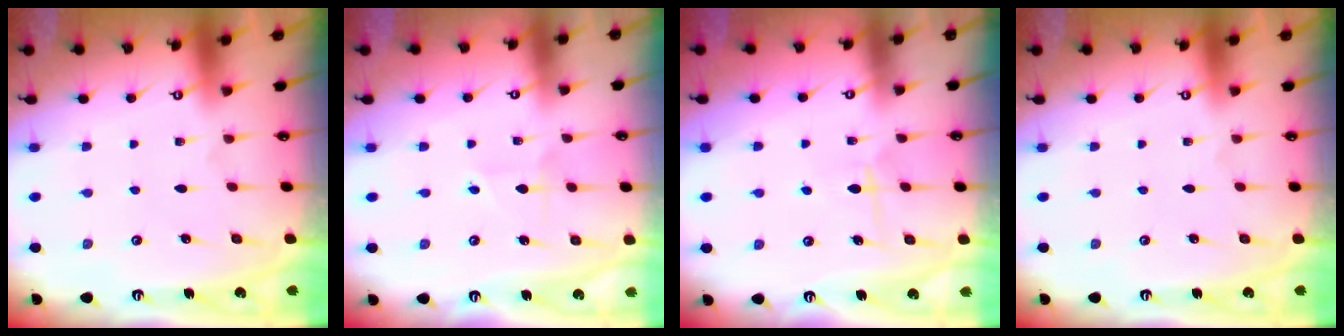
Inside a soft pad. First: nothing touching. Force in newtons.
{"total": 4.4, "press": 4.3, "slide": 0.5}
{"total": 5.8, "press": 5.8, "slide": 0.6}
{"total": 0.0}